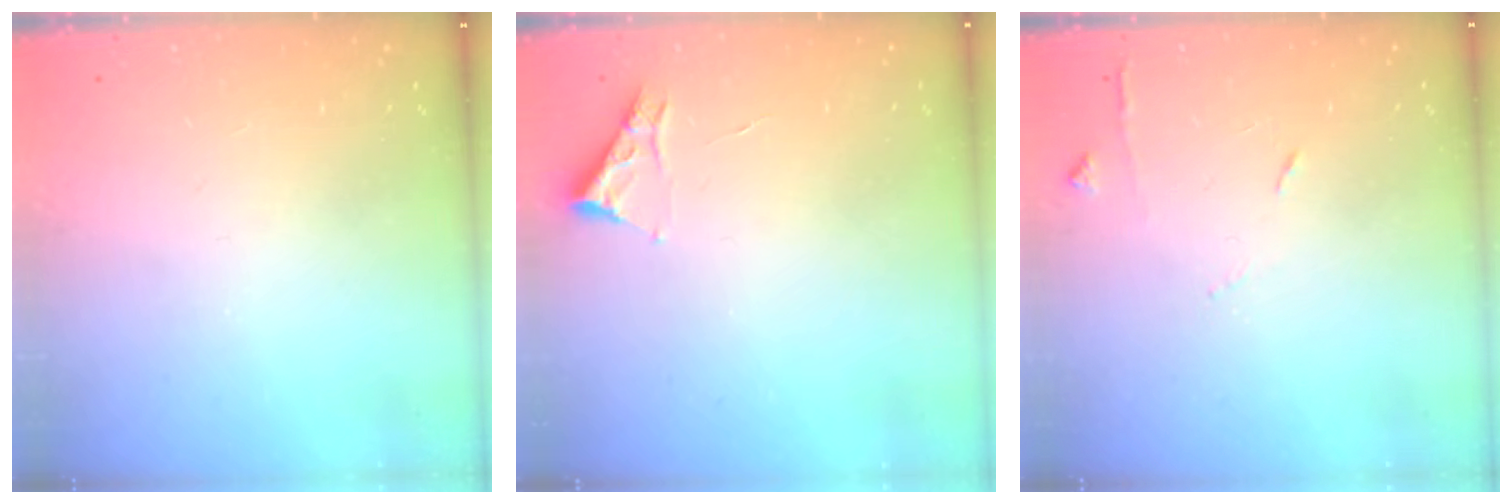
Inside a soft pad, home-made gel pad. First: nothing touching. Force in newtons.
{"total": 3.3, "press": 3.3, "slide": 0.5}
{"total": 6.2, "press": 6.1, "slide": 0.8}